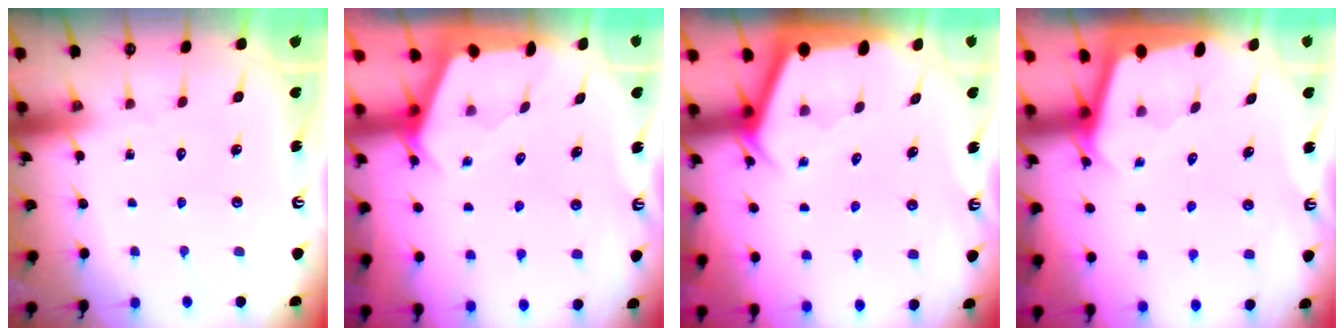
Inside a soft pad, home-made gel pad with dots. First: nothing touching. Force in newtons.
{"total": 2.4, "press": 2.4, "slide": 0.3}
{"total": 2.6, "press": 2.6, "slide": 0.3}
{"total": 1.8, "press": 1.8, "slide": 0.1}